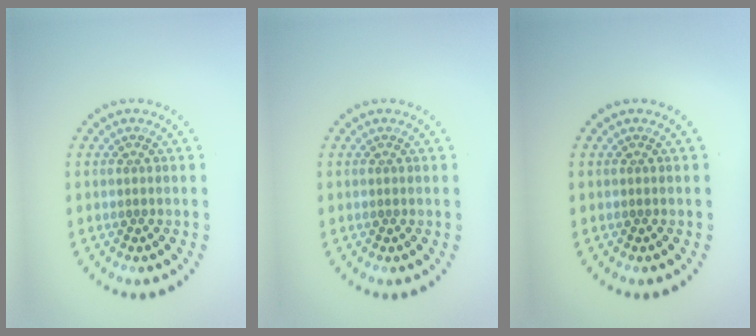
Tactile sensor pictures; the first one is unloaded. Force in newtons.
{"total": 0.0}
{"total": 0.0}